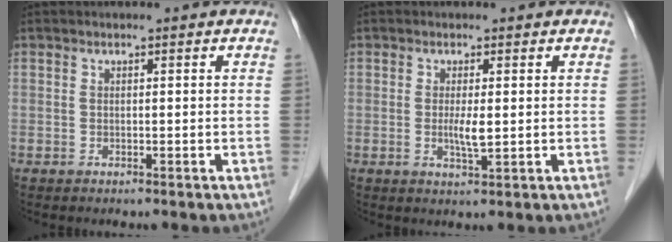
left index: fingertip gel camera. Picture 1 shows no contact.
{"total": 2.6, "force": [-0.1, 0.3, 2.6], "torque": [-0.052, -0.009, 0.000]}